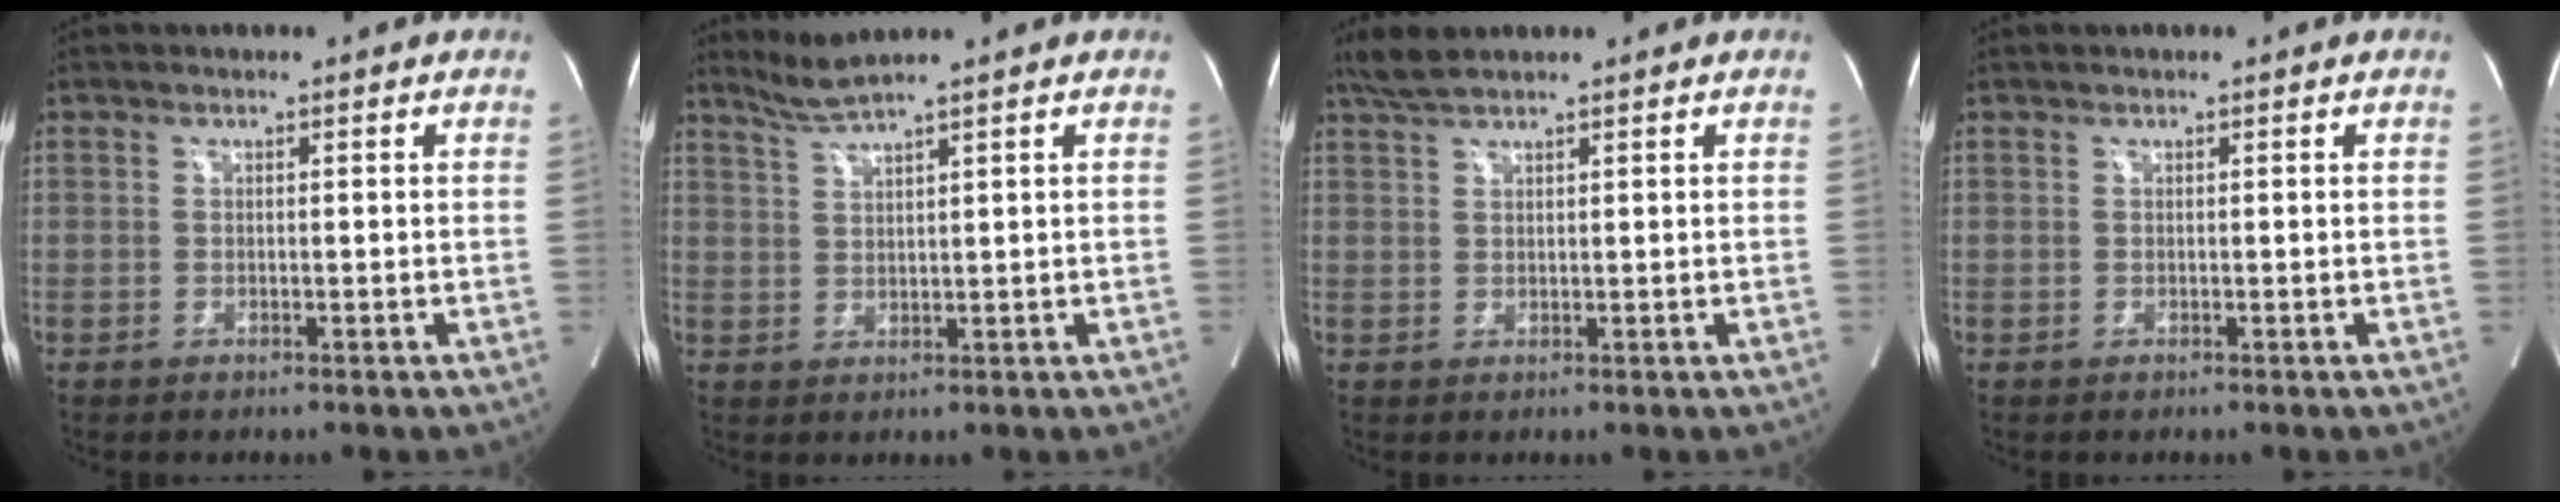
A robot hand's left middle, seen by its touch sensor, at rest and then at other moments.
{"total": 3.4, "force": [2.9, -1.4, 0.9], "torque": [-0.028, -0.005, 0.069]}
{"total": 3.0, "force": [2.6, 0.2, 1.4], "torque": [-0.038, 0.013, 0.058]}
{"total": 0.0}